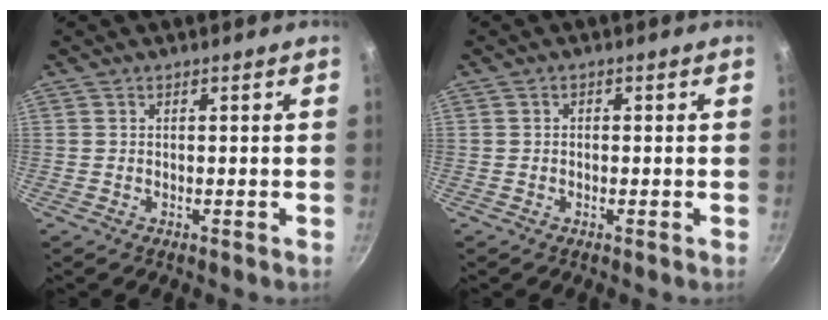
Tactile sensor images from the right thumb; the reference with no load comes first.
{"total": 0.7, "force": [-0.2, 0.6, 0.2], "torque": [-0.004, 0.004, -0.004]}